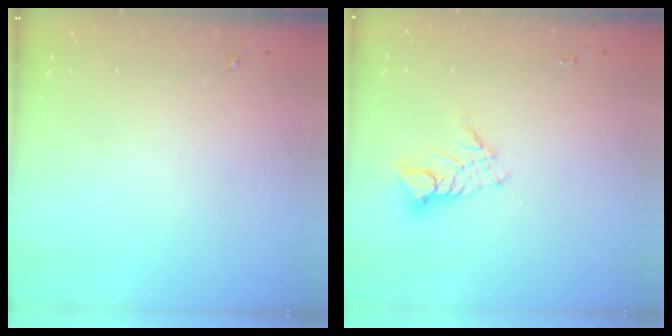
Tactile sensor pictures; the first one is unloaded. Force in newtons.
{"total": 8.9, "press": 8.9, "slide": 0.8}